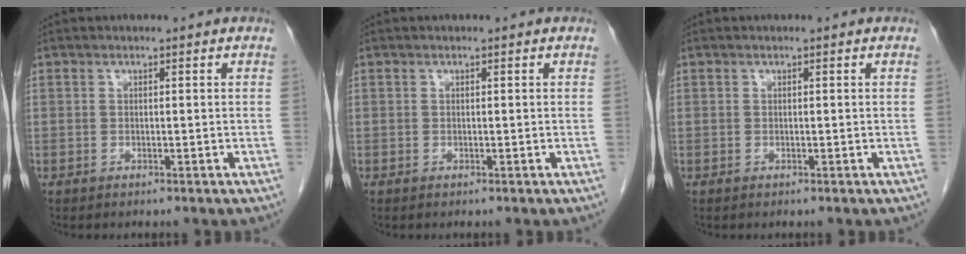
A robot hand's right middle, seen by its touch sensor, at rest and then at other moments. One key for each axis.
{"total": 0.0}
{"total": 0.0}